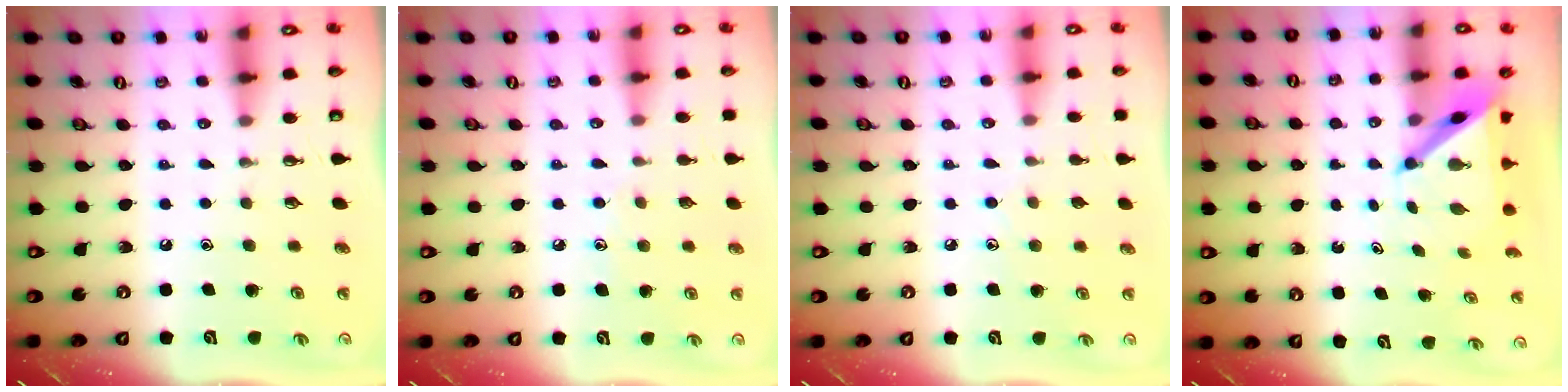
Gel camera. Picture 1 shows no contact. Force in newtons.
{"total": 5.0, "press": 5.0, "slide": 0.5}
{"total": 5.3, "press": 5.3, "slide": 0.5}
{"total": 5.1, "press": 5.1, "slide": 0.5}